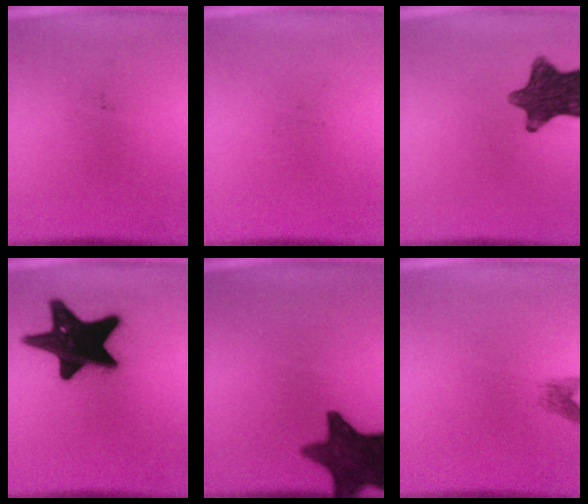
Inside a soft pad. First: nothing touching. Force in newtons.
{"total": 0.0}
{"total": 11.4}
{"total": 19.0}
{"total": 13.9}
{"total": 1.5}